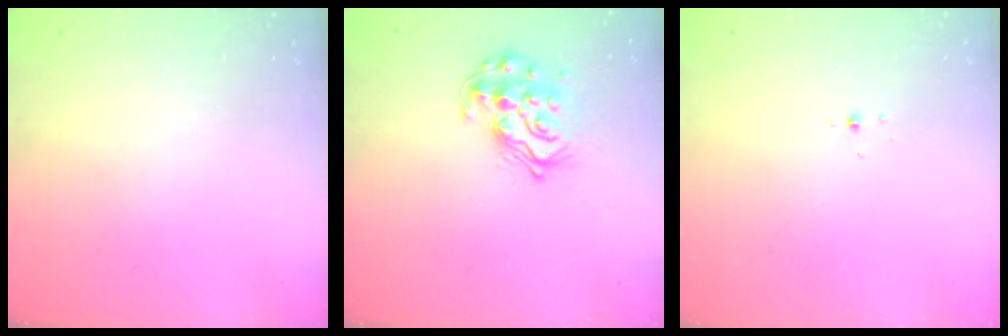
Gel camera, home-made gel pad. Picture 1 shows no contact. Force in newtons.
{"total": 15.1, "press": 15.1, "slide": 1.2}
{"total": 3.0, "press": 2.9, "slide": 0.8}